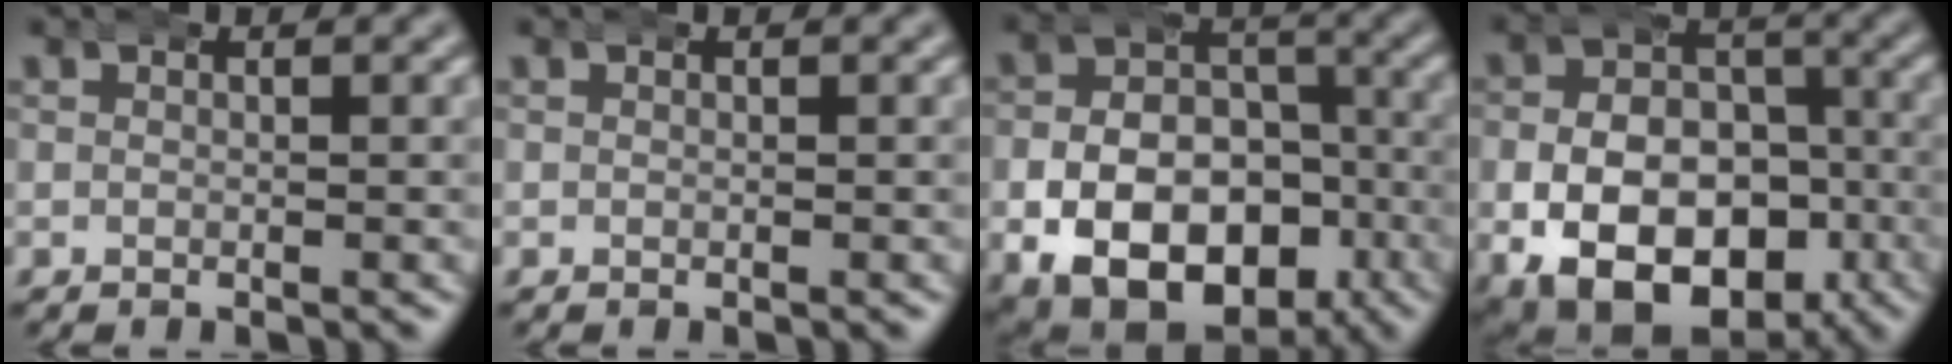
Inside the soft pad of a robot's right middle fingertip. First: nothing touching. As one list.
[{"total": 0.0}, {"total": 14.9, "force": [-5.8, 11.1, 8.0], "torque": [-0.148, -0.048, -0.078]}, {"total": 14.5, "force": [-5.8, 10.6, 8.0], "torque": [-0.148, -0.057, -0.070]}]